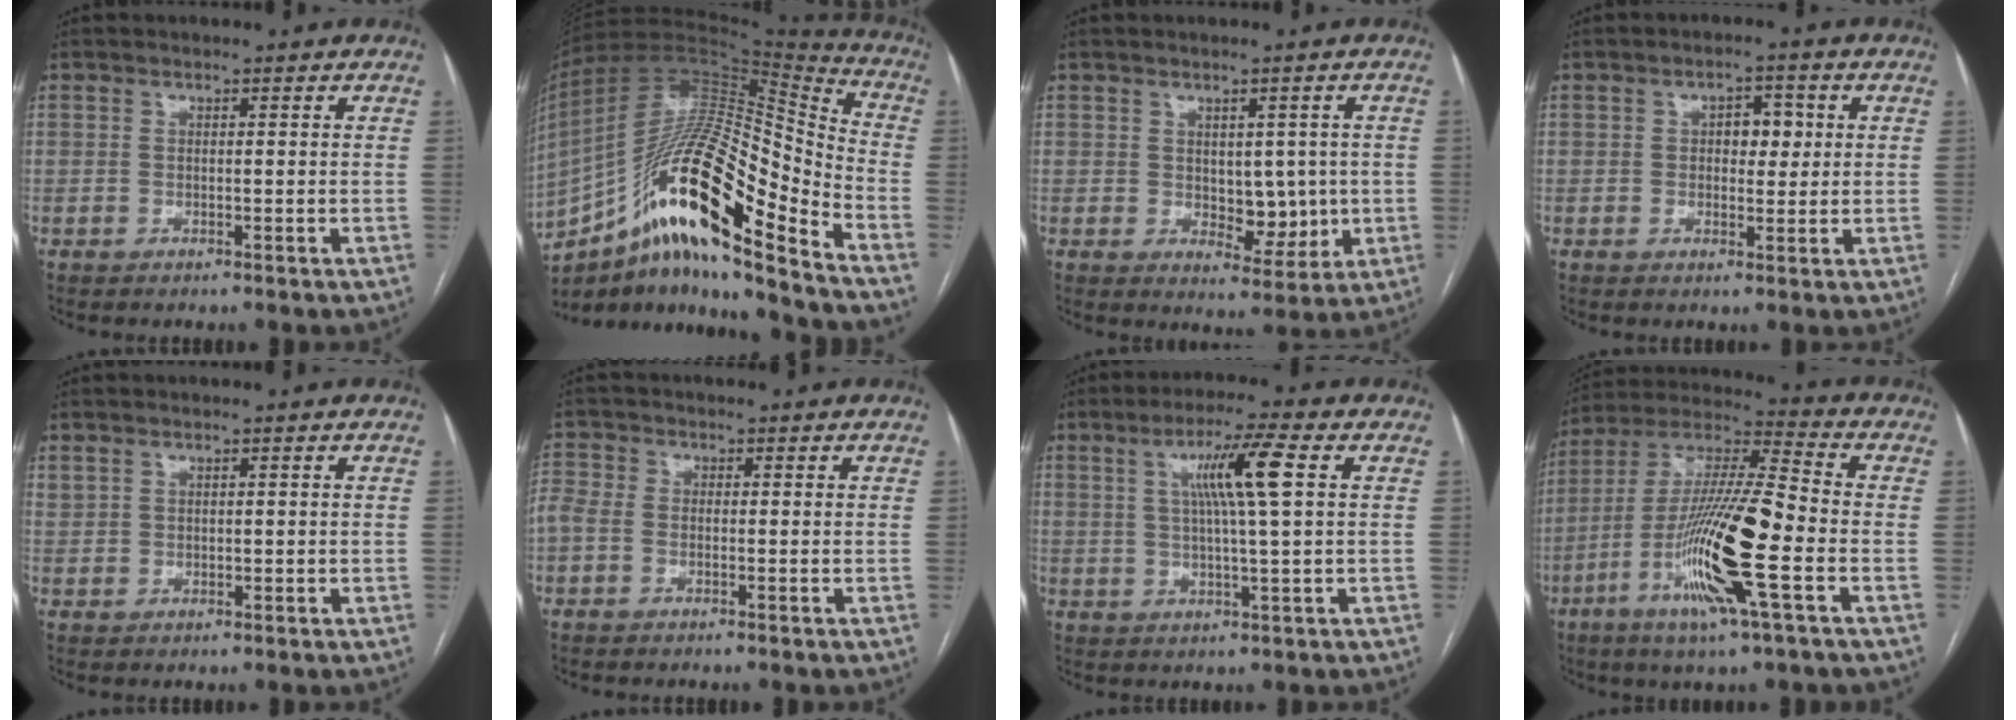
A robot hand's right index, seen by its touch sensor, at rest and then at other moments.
{"total": 24.8, "force": [-13.8, 4.0, 20.1], "torque": [-0.355, 0.005, -0.240]}
{"total": 6.1, "force": [0.0, 3.6, 4.9], "torque": [-0.058, 0.000, 0.015]}
{"total": 4.1, "force": [0.8, 2.3, 3.3], "torque": [-0.046, 0.011, 0.013]}
{"total": 1.5, "force": [1.1, 0.8, 0.6], "torque": [-0.013, 0.007, 0.029]}
{"total": 3.0, "force": [-0.8, 1.9, 2.1], "torque": [-0.063, 0.015, -0.018]}
{"total": 8.5, "force": [2.3, -0.5, 8.2], "torque": [-0.147, 0.005, 0.039]}
{"total": 18.0, "force": [-5.8, 0.8, 17.0], "torque": [-0.340, -0.013, -0.112]}